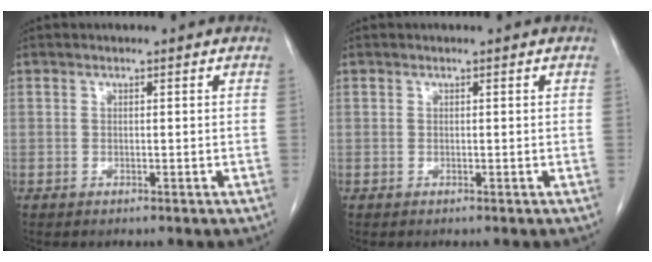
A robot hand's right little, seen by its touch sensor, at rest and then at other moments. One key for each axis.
{"total": 0.0}